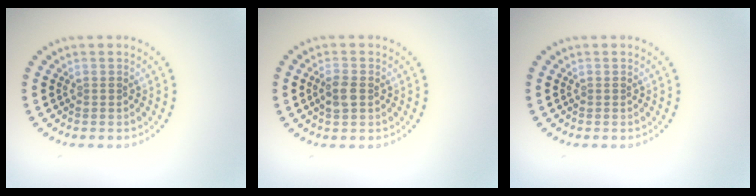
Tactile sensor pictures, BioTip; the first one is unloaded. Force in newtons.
{"total": 1.9, "press": 1.9, "slide": 0.3}
{"total": 0.0}